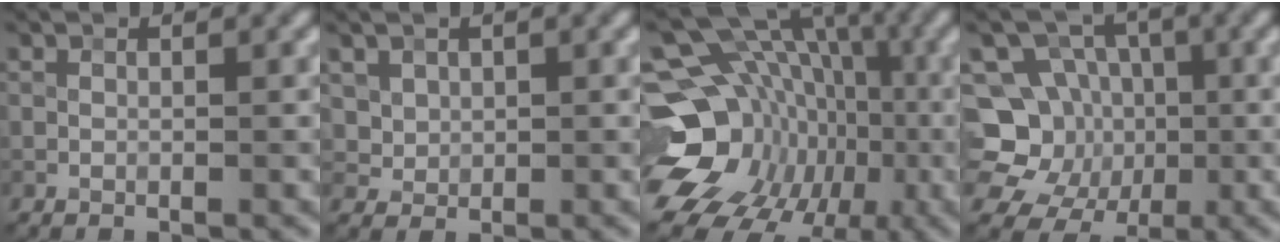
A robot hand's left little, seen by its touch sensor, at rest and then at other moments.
{"total": 2.6, "force": [1.3, 2.0, 1.1], "torque": [-0.039, -0.006, 0.048]}
{"total": 19.1, "force": [-4.8, 15.6, 10.0], "torque": [-0.159, -0.002, -0.094]}
{"total": 9.1, "force": [-1.3, 8.5, 3.0], "torque": [-0.053, 0.011, -0.051]}